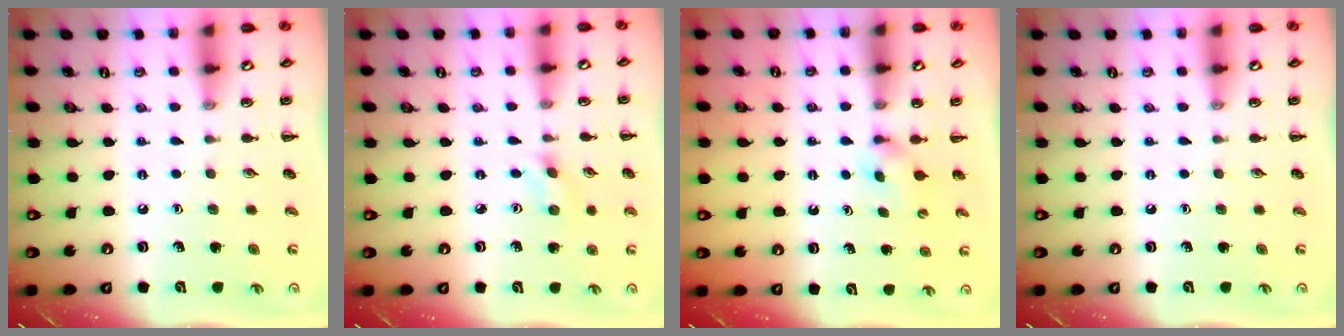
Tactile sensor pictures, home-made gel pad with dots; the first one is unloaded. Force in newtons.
{"total": 1.4, "press": 1.3, "slide": 0.5}
{"total": 3.0, "press": 2.8, "slide": 0.9}
{"total": 0.0}